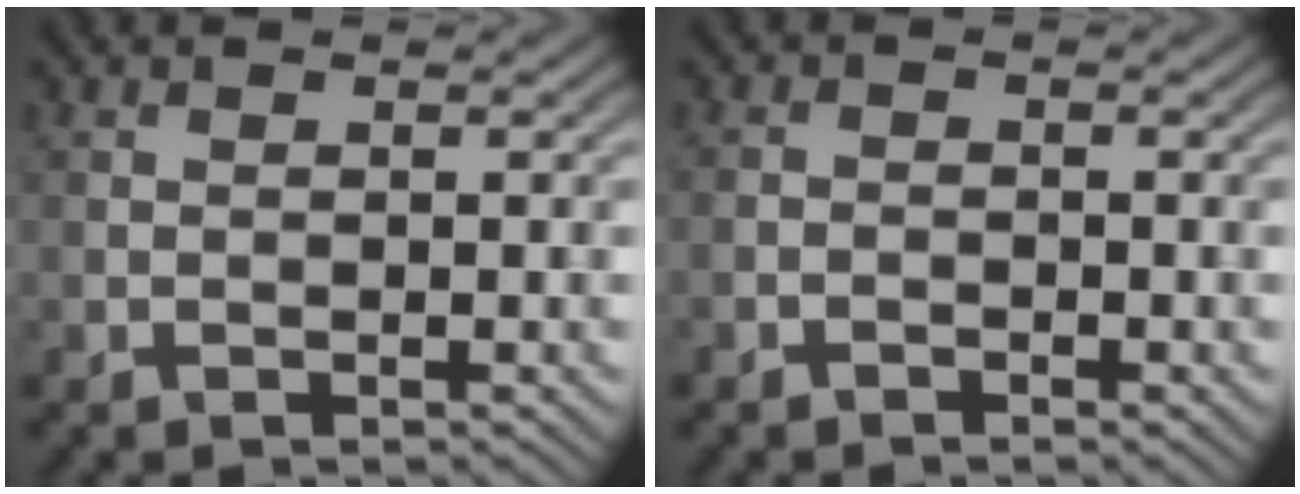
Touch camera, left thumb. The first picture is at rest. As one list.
[{"total": 1.1, "force": [-0.9, 0.5, 0.3], "torque": [-0.005, 0.000, -0.019]}]